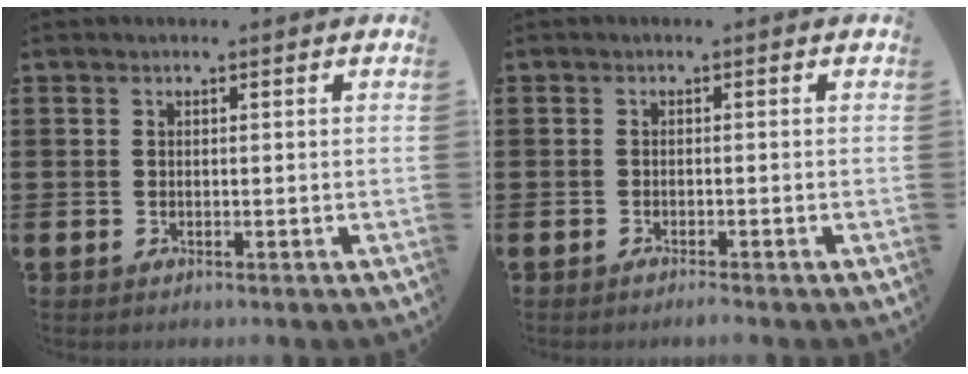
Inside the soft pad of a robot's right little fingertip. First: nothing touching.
{"total": 0.9, "force": [-0.7, 0.0, 0.5], "torque": [-0.009, -0.004, -0.013]}